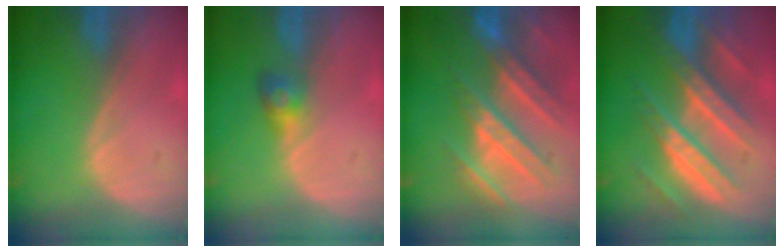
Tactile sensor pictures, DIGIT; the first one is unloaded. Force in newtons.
{"total": 2.7, "press": 2.6, "slide": 0.8}
{"total": 10.4, "press": 9.6, "slide": 4.0}
{"total": 10.8, "press": 10.7, "slide": 1.1}